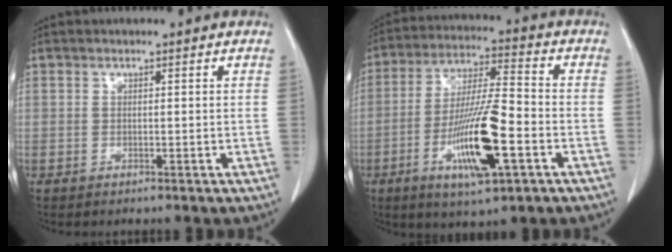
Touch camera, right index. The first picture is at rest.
{"total": 14.3, "force": [-5.1, 2.2, 13.2], "torque": [-0.252, -0.011, -0.088]}